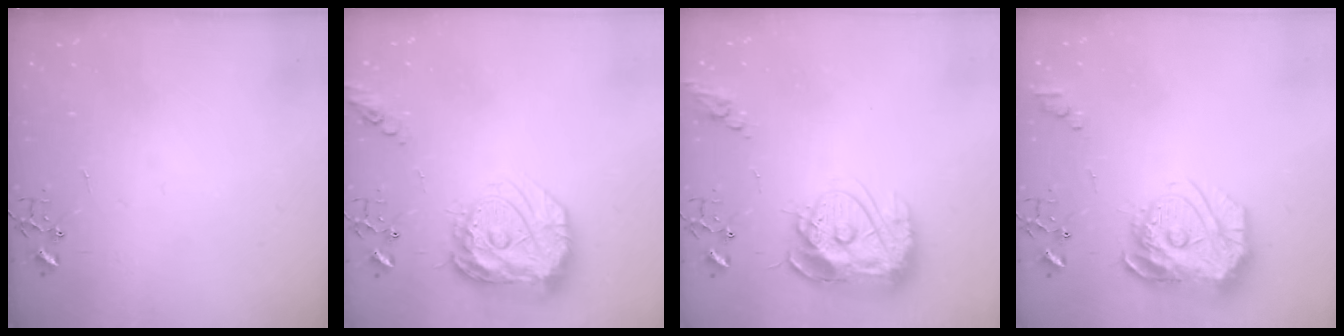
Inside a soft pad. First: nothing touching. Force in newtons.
{"total": 18.2, "press": 18.1, "slide": 1.7}
{"total": 17.3, "press": 17.2, "slide": 1.8}
{"total": 20.9, "press": 20.8, "slide": 2.0}